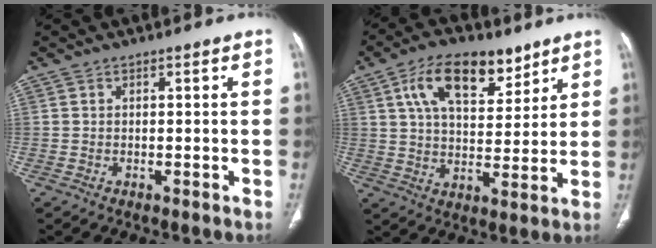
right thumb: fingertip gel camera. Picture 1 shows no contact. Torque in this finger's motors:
{"motor_torque": [-1.37, 1.78, 0.96, 0.42, 0.28]}